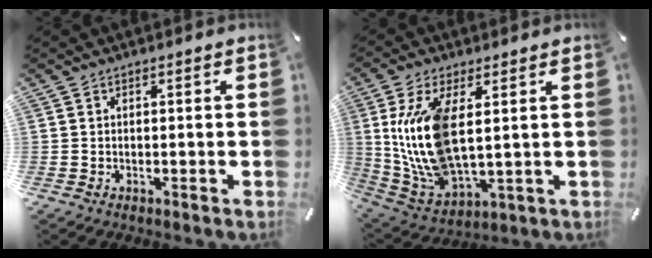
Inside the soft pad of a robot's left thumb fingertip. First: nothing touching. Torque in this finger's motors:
{"motor_torque": [1.08, 1.34, 1.91, -0.85, 0.36]}